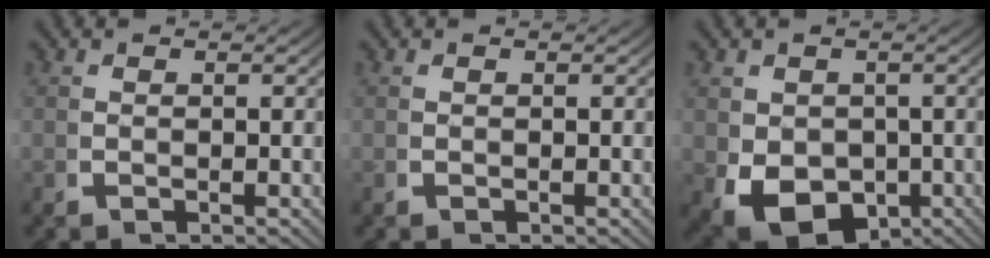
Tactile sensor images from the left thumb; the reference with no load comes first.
{"total": 0.0}
{"total": 7.8, "force": [-3.0, 5.6, 4.5], "torque": [-0.097, -0.046, -0.028]}